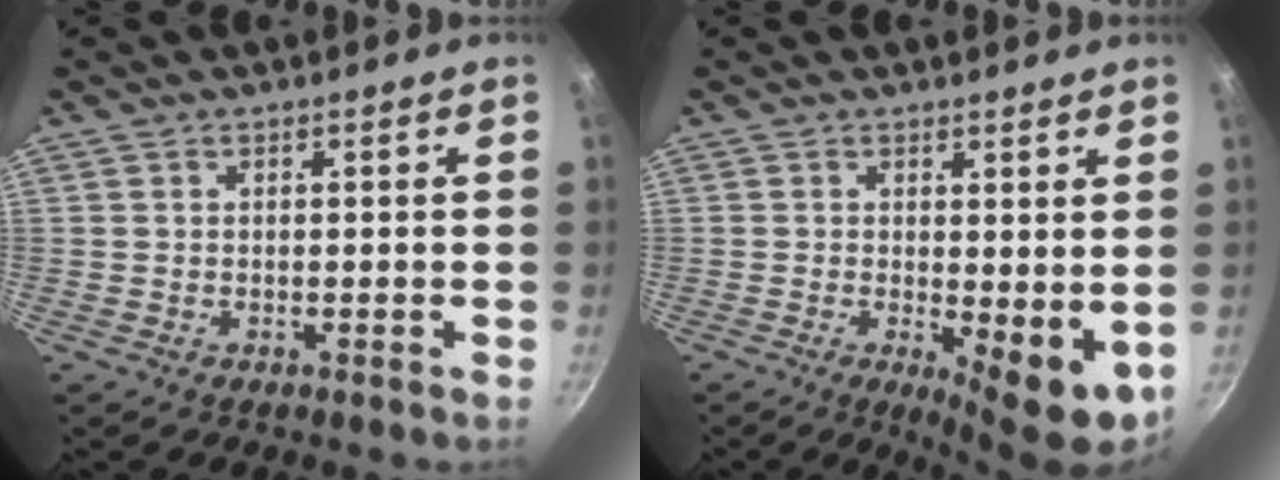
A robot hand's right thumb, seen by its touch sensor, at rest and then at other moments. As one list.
[{"total": 7.5, "force": [-0.1, 2.9, 7.0], "torque": [-0.084, -0.010, 0.009]}]